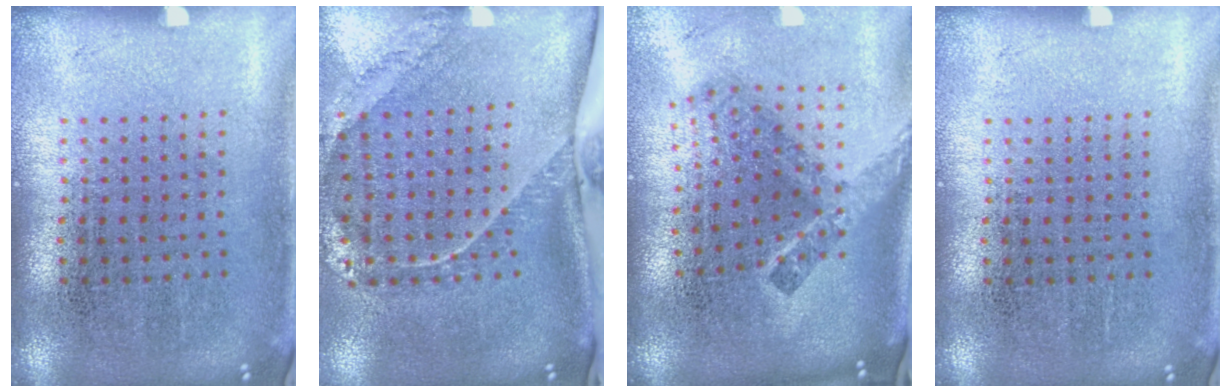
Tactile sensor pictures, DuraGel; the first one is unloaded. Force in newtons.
{"total": 2.6, "press": 1.7, "slide": 1.9}
{"total": 2.4, "press": 1.6, "slide": 1.9}
{"total": 0.0}